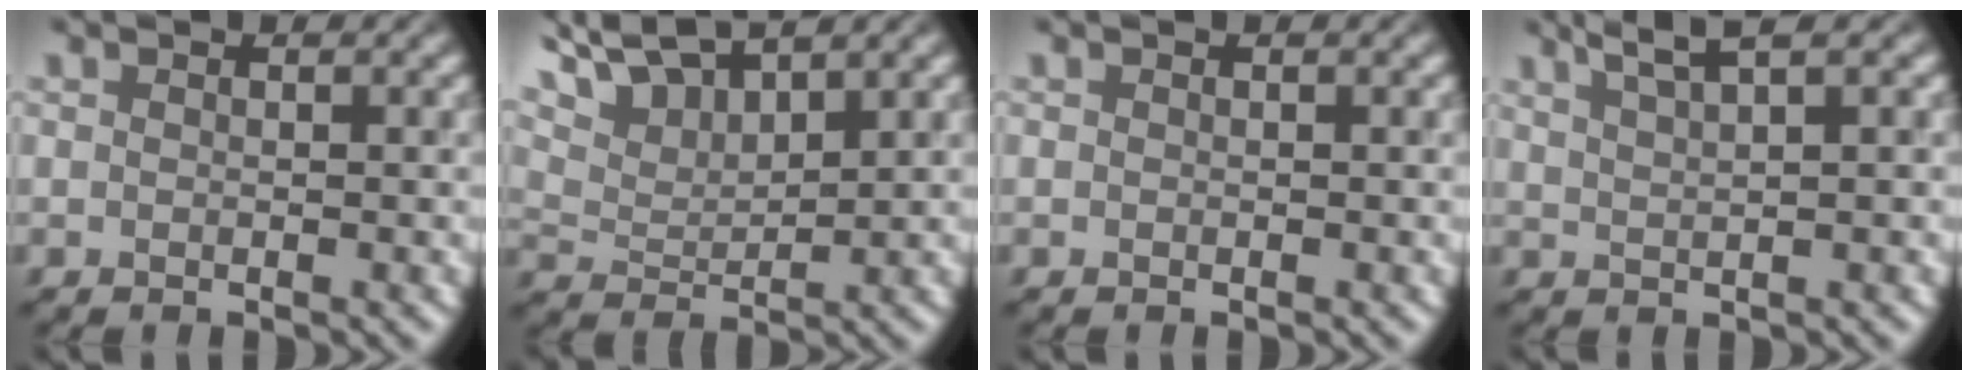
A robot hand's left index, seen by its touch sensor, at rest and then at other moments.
{"total": 6.8, "force": [5.9, 1.4, 3.0], "torque": [-0.075, 0.019, 0.099]}
{"total": 0.0}
{"total": 2.8, "force": [2.2, 0.1, 1.7], "torque": [-0.020, 0.012, 0.038]}